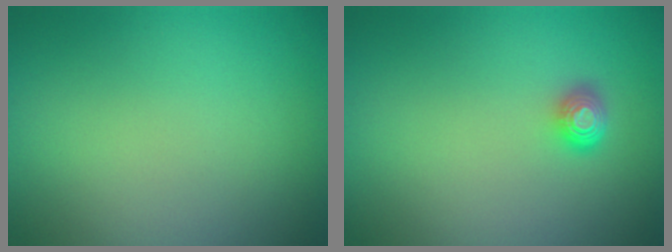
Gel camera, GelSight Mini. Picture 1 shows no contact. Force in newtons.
{"total": 1.6, "press": 1.2, "slide": 1.0}